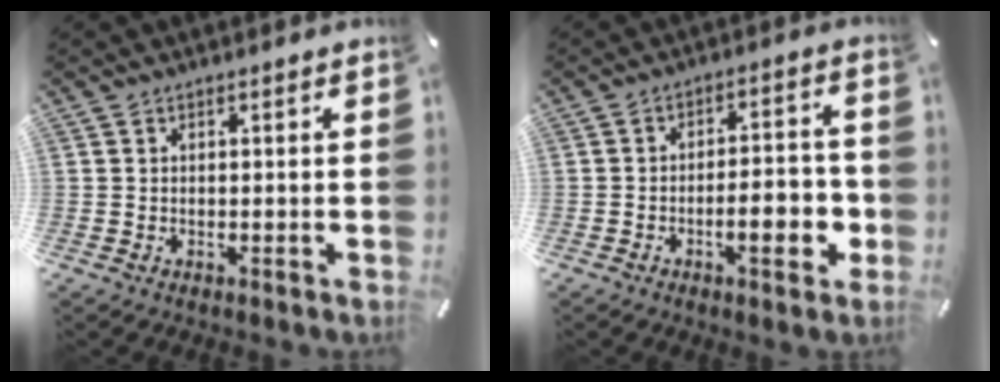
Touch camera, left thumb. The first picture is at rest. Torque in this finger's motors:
{"motor_torque": [0.72, 2.95, 1.22, 0.30, 0.32]}